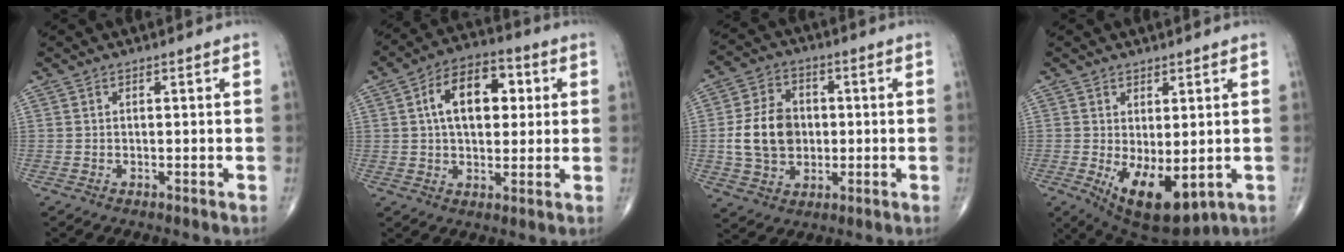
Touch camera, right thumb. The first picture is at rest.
{"total": 12.9, "force": [2.7, 7.7, 10.0], "torque": [-0.129, 0.013, 0.035]}
{"total": 11.7, "force": [-0.2, 9.0, 7.4], "torque": [-0.114, 0.012, -0.002]}
{"total": 10.9, "force": [-2.1, 5.2, 9.3], "torque": [-0.135, -0.020, -0.009]}